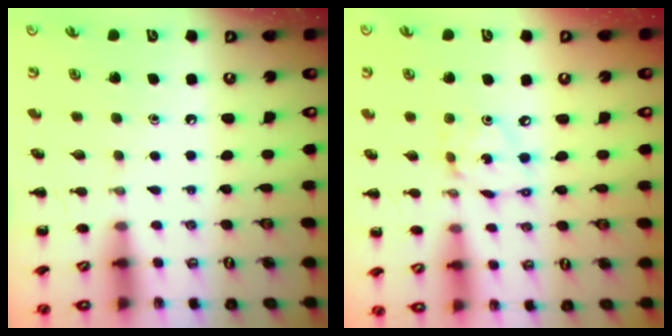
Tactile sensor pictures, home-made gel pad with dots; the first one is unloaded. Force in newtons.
{"total": 4.0, "press": 4.0, "slide": 0.5}